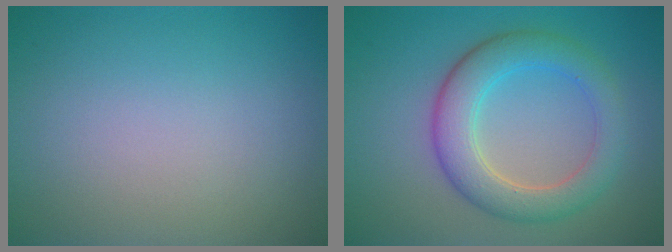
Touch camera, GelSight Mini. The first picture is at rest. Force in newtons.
{"total": 5.3, "press": 5.3, "slide": 0.2}